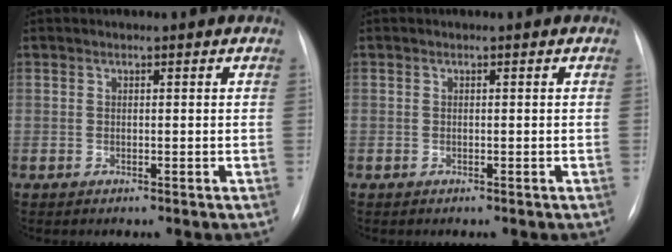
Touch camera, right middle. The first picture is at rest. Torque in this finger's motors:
{"motor_torque": [0.76, -0.76, -0.05, -0.21]}